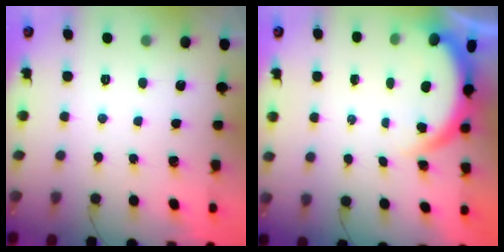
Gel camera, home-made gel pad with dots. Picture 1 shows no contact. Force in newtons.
{"total": 3.7, "press": 3.7, "slide": 0.2}